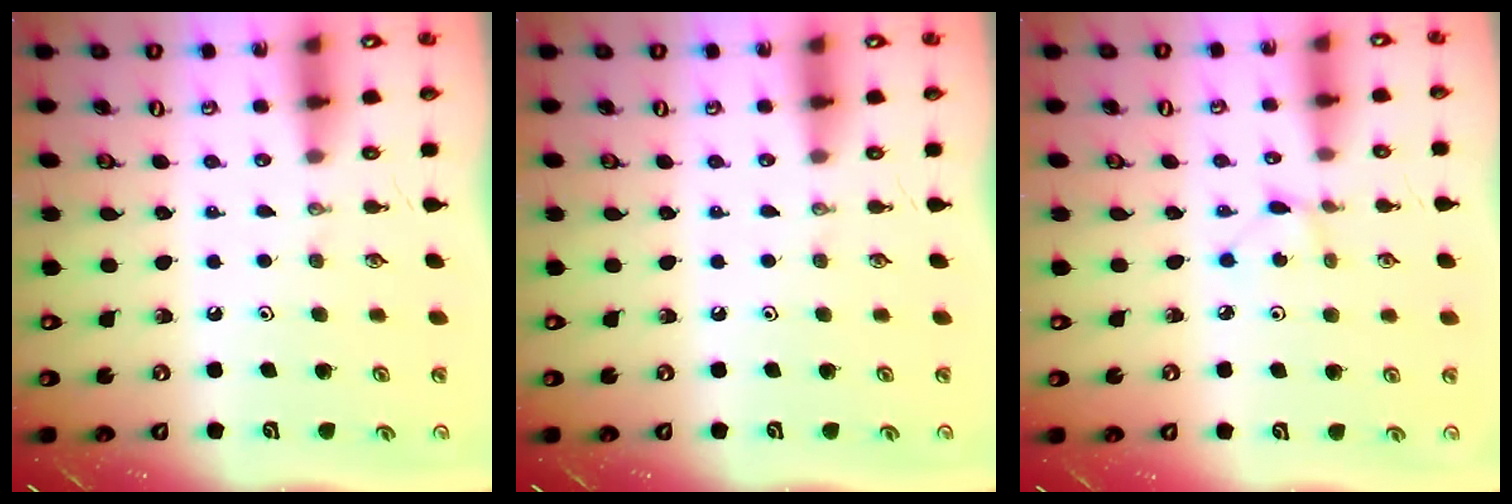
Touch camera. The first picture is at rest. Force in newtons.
{"total": 0.0}
{"total": 1.3, "press": 1.3, "slide": 0.2}